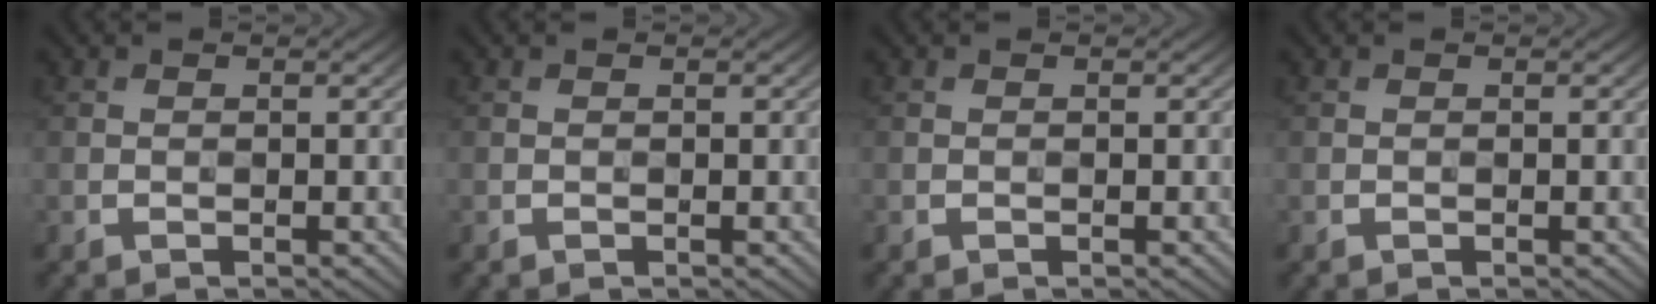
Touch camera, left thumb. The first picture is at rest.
{"total": 0.0}
{"total": 0.0}
{"total": 0.0}